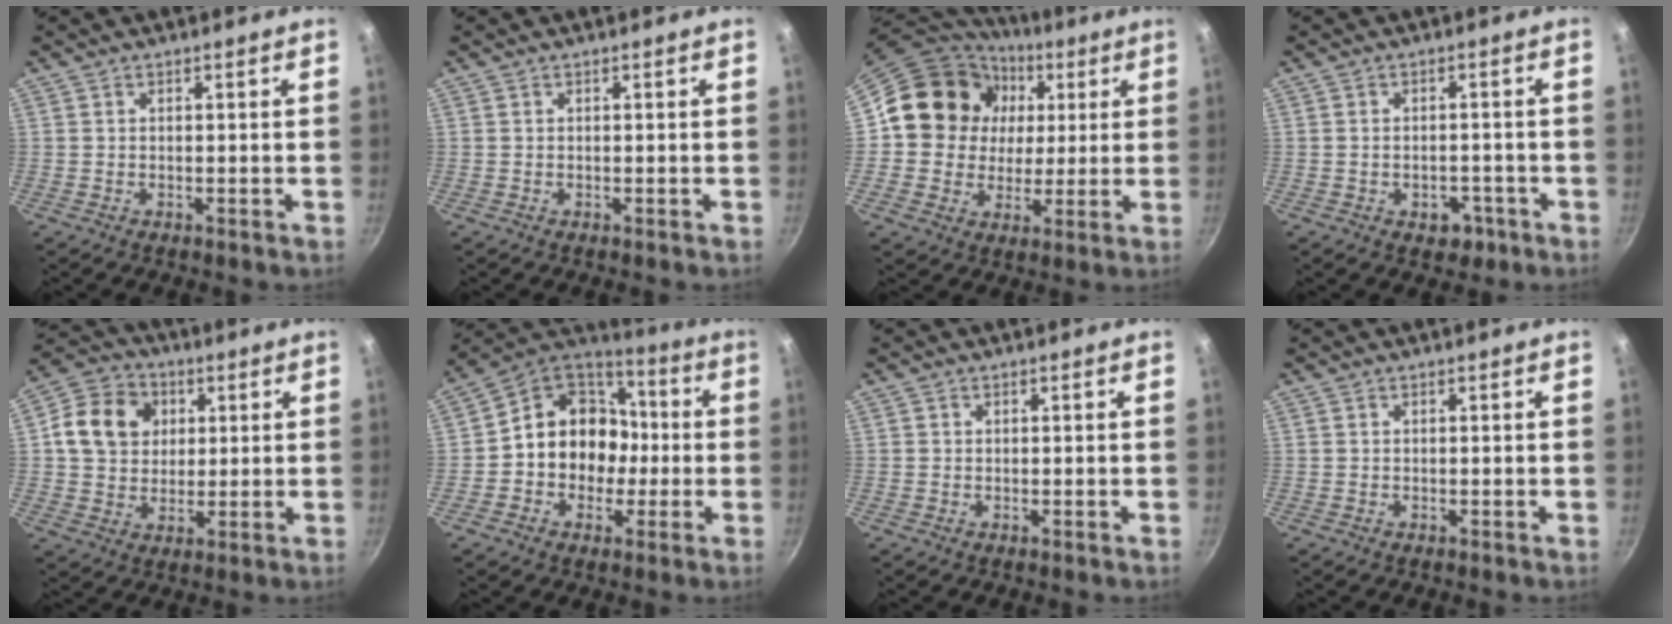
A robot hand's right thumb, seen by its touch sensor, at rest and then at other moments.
{"total": 0.0}
{"total": 16.9, "force": [4.0, 15.1, 6.5], "torque": [-0.096, 0.009, 0.061]}
{"total": 4.3, "force": [-2.0, 2.9, 2.4], "torque": [-0.018, 0.016, -0.019]}
{"total": 12.1, "force": [2.8, 10.1, 6.0], "torque": [-0.085, 0.009, 0.036]}
{"total": 15.4, "force": [-1.3, 13.0, 8.0], "torque": [-0.084, 0.050, -0.035]}
{"total": 0.0}
{"total": 0.0}